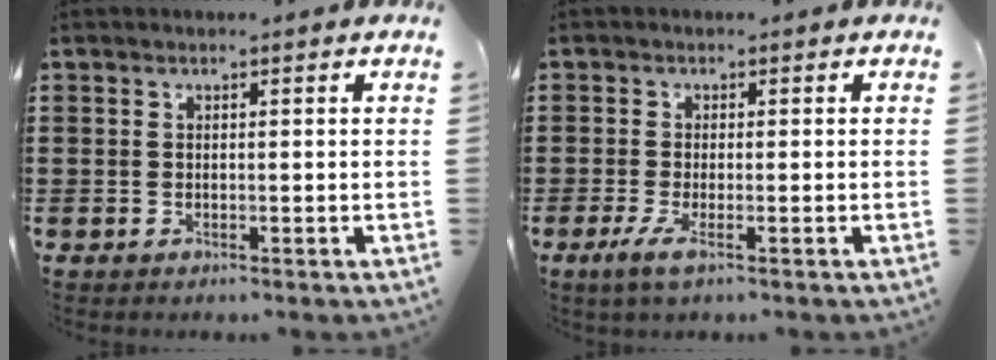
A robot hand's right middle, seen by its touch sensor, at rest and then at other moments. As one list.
[{"total": 2.3, "force": [-1.1, 0.7, 1.9], "torque": [-0.047, -0.003, -0.026]}]